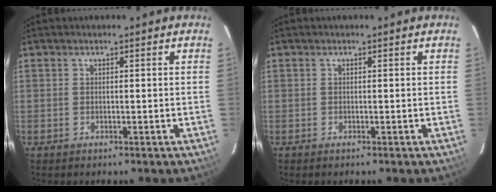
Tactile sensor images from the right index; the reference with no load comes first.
{"total": 0.0}